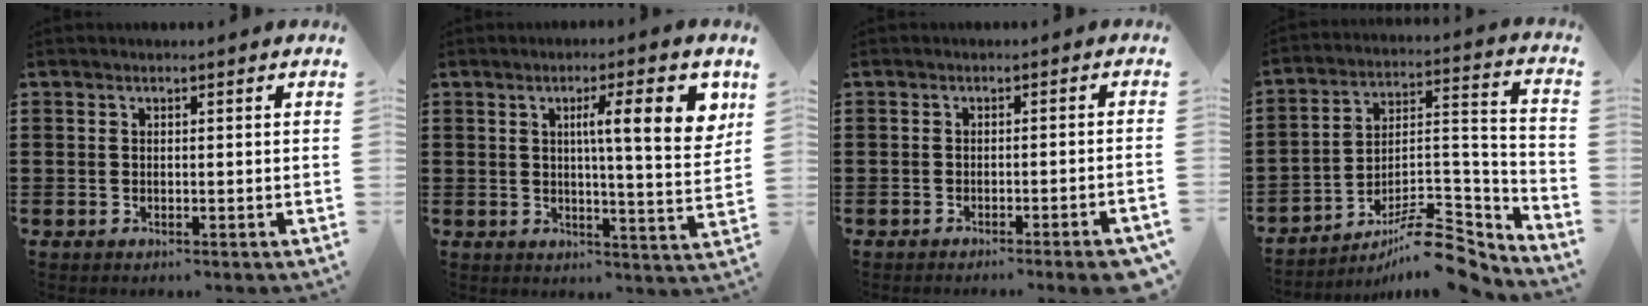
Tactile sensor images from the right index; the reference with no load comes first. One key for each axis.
{"total": 10.0, "fx": 3.4, "fy": 1.4, "fz": 9.3, "tx": -0.141, "ty": -0.008, "tz": 0.044}
{"total": 2.2, "fx": -1.7, "fy": -0.2, "fz": 1.3, "tx": -0.020, "ty": -0.001, "tz": -0.032}
{"total": 10.8, "fx": -8.7, "fy": 2.8, "fz": 5.7, "tx": -0.082, "ty": 0.033, "tz": -0.166}